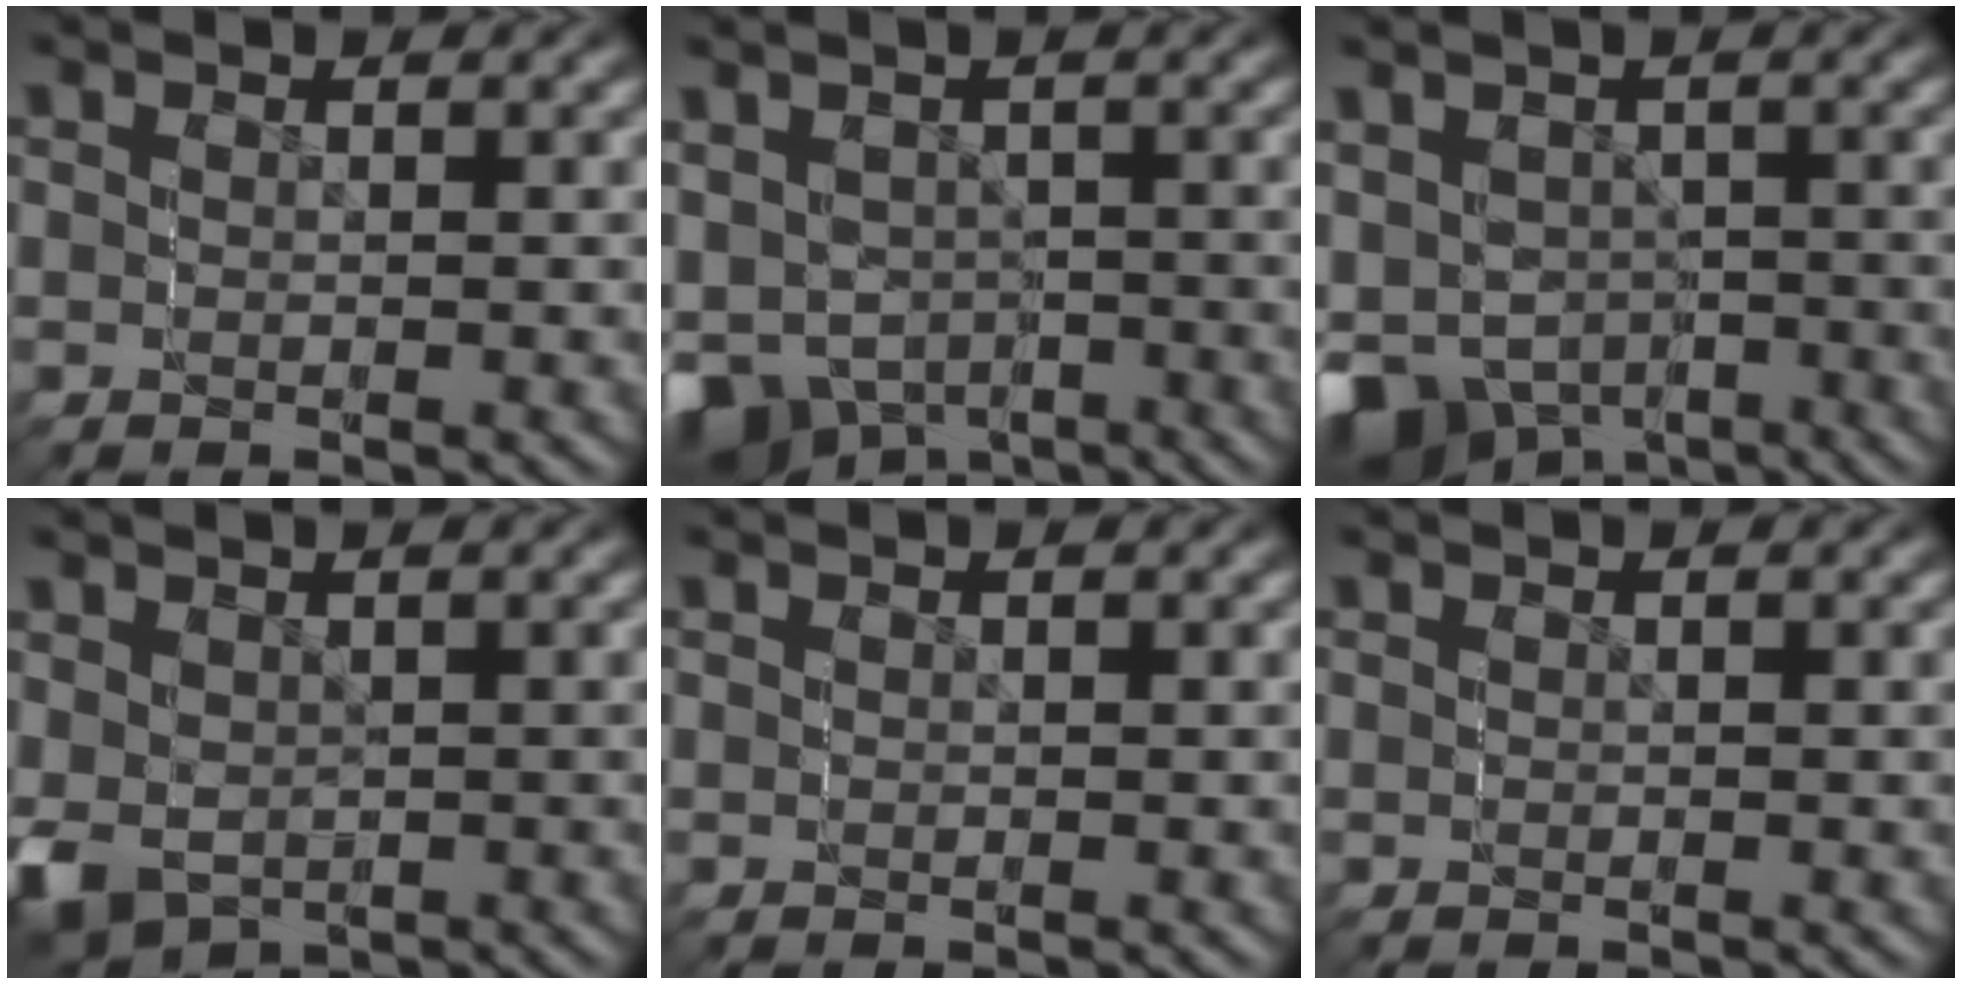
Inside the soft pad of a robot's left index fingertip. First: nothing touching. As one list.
[{"total": 9.1, "force": [-2.8, 8.0, 3.1], "torque": [-0.095, -0.061, -0.026]}, {"total": 10.5, "force": [-3.3, 9.0, 4.2], "torque": [-0.112, -0.064, -0.034]}, {"total": 6.3, "force": [-2.7, 5.6, 1.1], "torque": [-0.048, -0.047, -0.022]}, {"total": 0.0}, {"total": 0.0}]